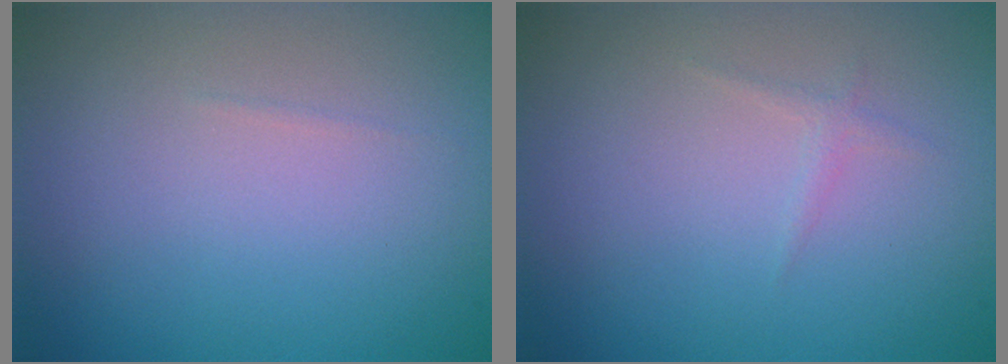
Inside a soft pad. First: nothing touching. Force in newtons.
{"total": 0.6, "press": 0.6, "slide": 0.0}